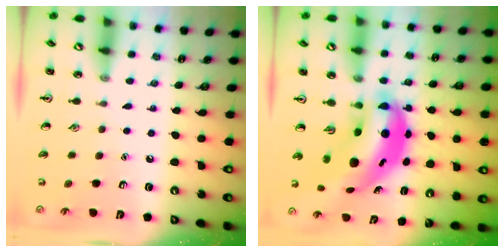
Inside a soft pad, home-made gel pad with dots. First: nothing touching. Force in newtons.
{"total": 10.6, "press": 10.2, "slide": 2.9}